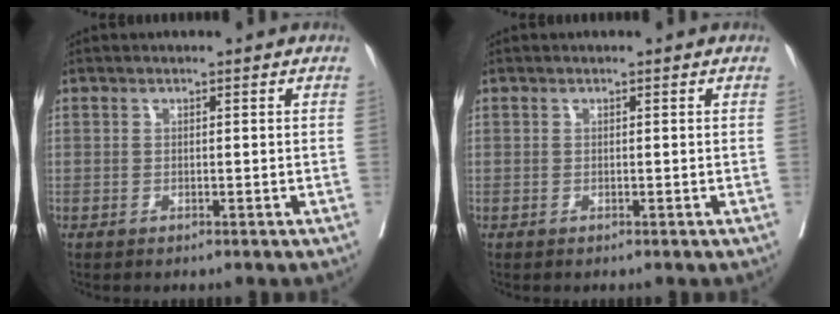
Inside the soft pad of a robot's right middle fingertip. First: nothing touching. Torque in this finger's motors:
{"motor_torque": [0.10, -0.10, 0.02, 0.00]}